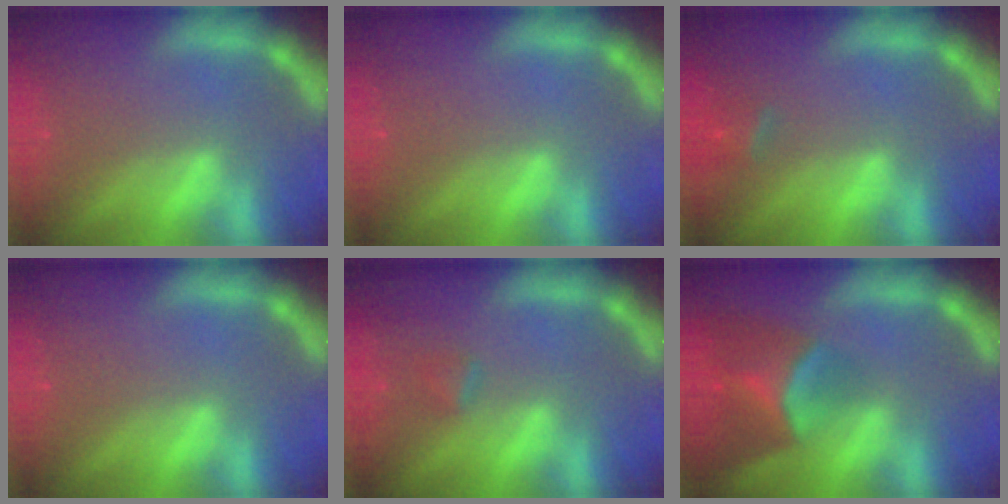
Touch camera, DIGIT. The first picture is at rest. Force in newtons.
{"total": 0.0}
{"total": 1.9}
{"total": 0.0}
{"total": 1.4}
{"total": 7.4}